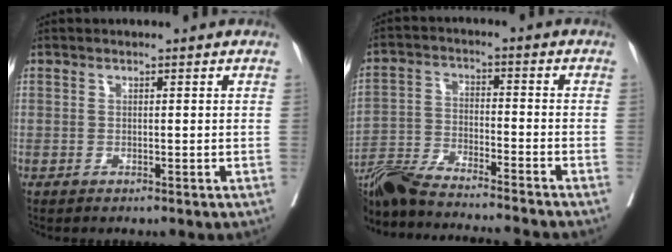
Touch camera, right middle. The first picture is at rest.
{"total": 18.0, "force": [-16.4, 0.4, 7.5], "torque": [-0.144, -0.024, -0.273]}